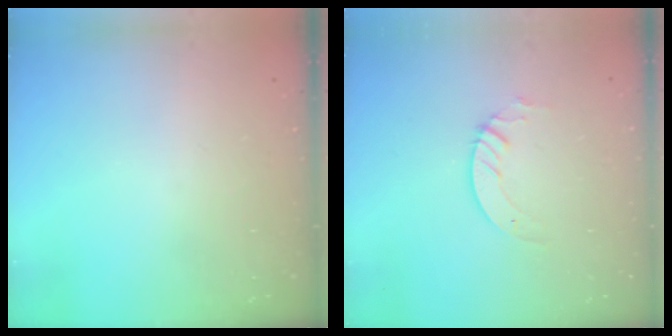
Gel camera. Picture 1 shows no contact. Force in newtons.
{"total": 3.6, "press": 3.6, "slide": 0.3}